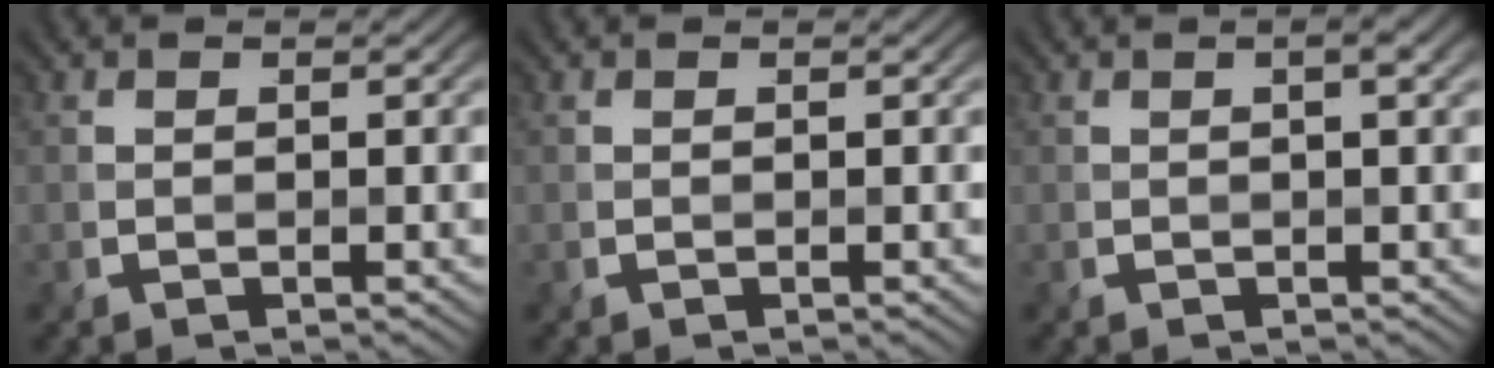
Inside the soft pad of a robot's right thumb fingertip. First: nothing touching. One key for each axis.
{"total": 0.0}
{"total": 1.9, "fx": 0.6, "fy": 0.3, "fz": 1.8, "tx": -0.029, "ty": 0.005, "tz": 0.008}